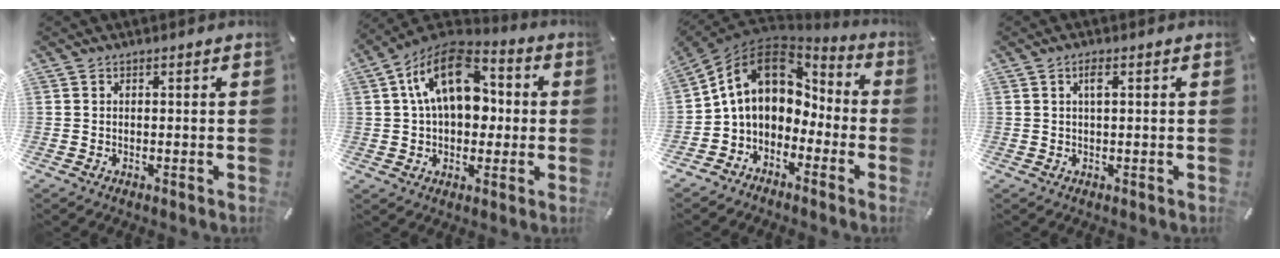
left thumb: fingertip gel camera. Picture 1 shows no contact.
{"total": 17.6, "force": [3.8, 11.5, 12.8], "torque": [-0.229, -0.002, 0.065]}
{"total": 13.0, "force": [1.5, 10.5, 7.6], "torque": [-0.156, 0.000, 0.026]}
{"total": 2.4, "force": [0.7, 0.6, 2.2], "torque": [-0.046, 0.005, 0.009]}